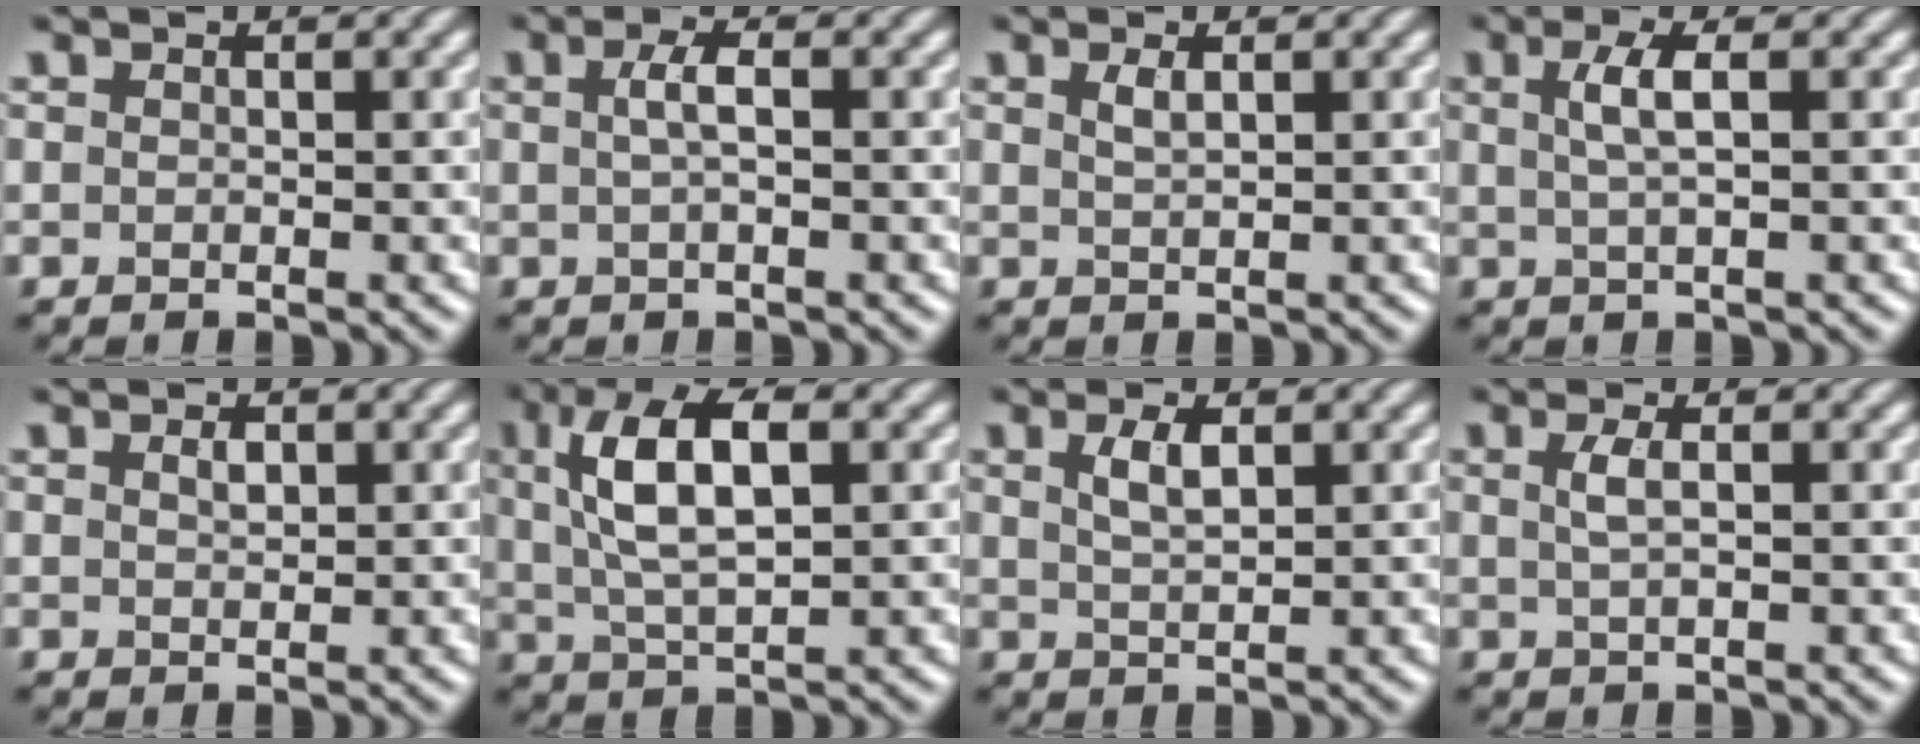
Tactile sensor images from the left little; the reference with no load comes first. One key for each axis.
{"total": 1.9, "fx": 0.2, "fy": 0.4, "fz": 1.8, "tx": -0.036, "ty": 0.008, "tz": 0.003}
{"total": 1.2, "fx": 0.6, "fy": 0.3, "fz": 1.0, "tx": -0.021, "ty": 0.003, "tz": 0.013}
{"total": 2.7, "fx": 0.6, "fy": 0.7, "fz": 2.6, "tx": -0.048, "ty": 0.004, "tz": 0.011}
{"total": 1.1, "fx": 0.5, "fy": 0.6, "fz": 0.8, "tx": -0.015, "ty": 0.002, "tz": 0.010}
{"total": 7.6, "fx": 1.9, "fy": 3.2, "fz": 6.6, "tx": -0.126, "ty": 0.015, "tz": 0.030}
{"total": 2.3, "fx": 1.0, "fy": 0.8, "fz": 2.0, "tx": -0.040, "ty": 0.003, "tz": 0.021}
{"total": 1.7, "fx": 0.4, "fy": 0.5, "fz": 1.6, "tx": -0.032, "ty": 0.004, "tz": 0.006}